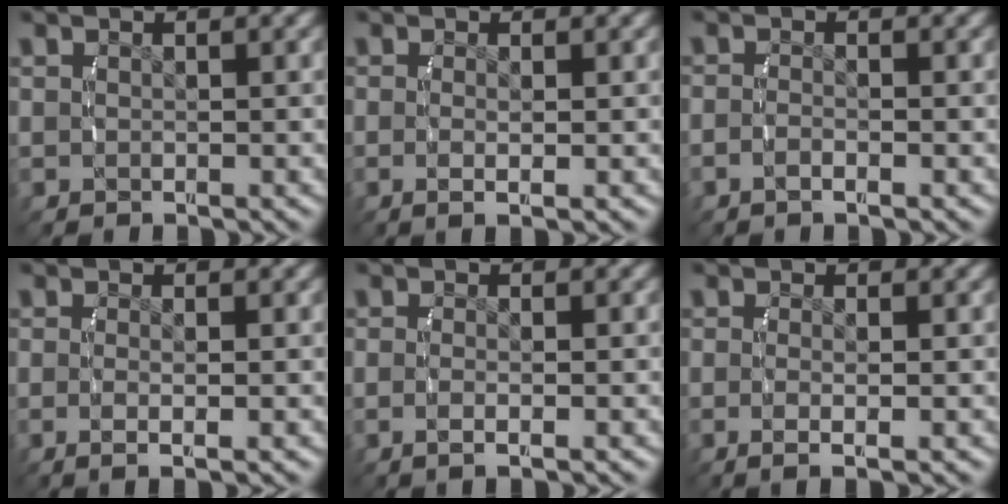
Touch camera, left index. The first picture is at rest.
{"total": 1.6, "force": [-0.6, 0.1, 1.5], "torque": [-0.042, -0.012, -0.004]}
{"total": 1.6, "force": [-1.0, 0.6, 1.0], "torque": [-0.032, -0.001, -0.021]}
{"total": 2.0, "force": [-0.8, 0.3, 1.8], "torque": [-0.049, -0.011, -0.008]}
{"total": 1.9, "force": [-0.8, 0.3, 1.6], "torque": [-0.045, -0.008, -0.010]}
{"total": 2.2, "force": [-1.0, 0.4, 2.0], "torque": [-0.052, -0.013, -0.011]}